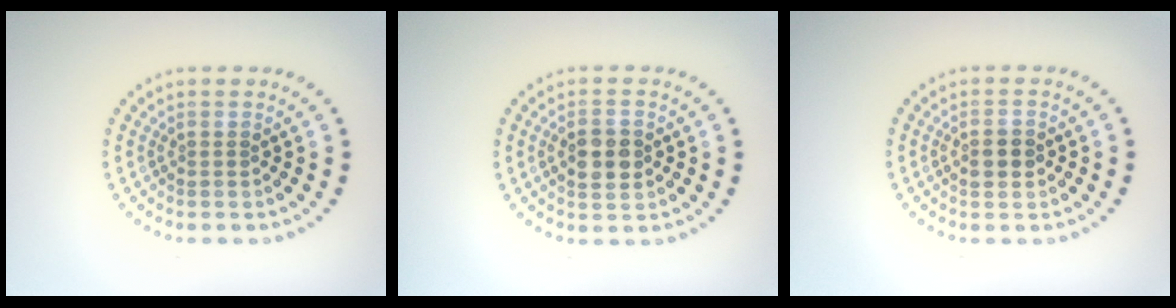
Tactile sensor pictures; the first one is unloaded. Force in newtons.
{"total": 3.3, "press": 3.3, "slide": 0.3}
{"total": 2.3, "press": 2.3, "slide": 0.0}